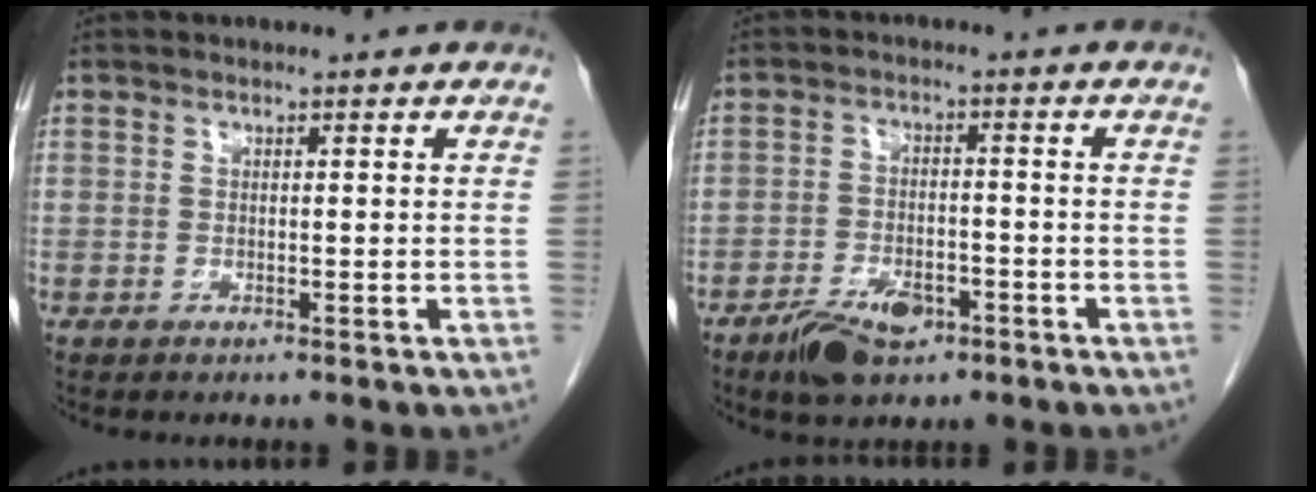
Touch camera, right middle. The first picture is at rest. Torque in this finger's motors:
{"motor_torque": [-0.06, -0.27, 0.05, 0.04]}